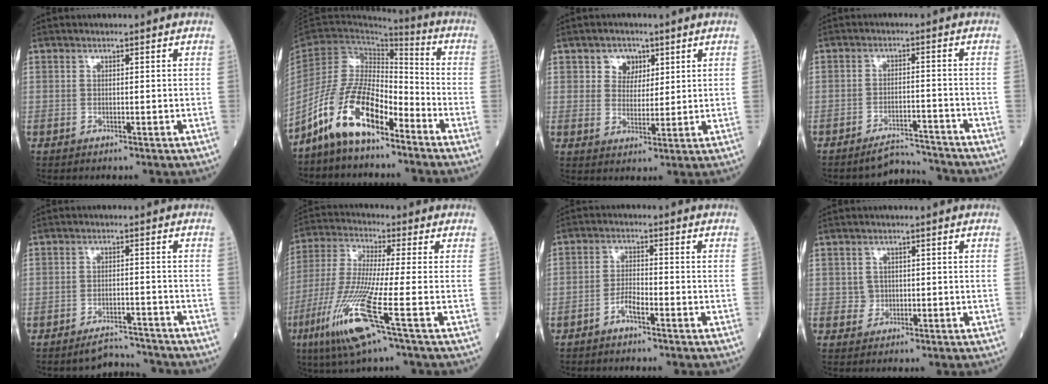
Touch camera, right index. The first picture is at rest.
{"total": 11.9, "force": [-8.0, 4.3, 7.7], "torque": [-0.167, 0.010, -0.157]}
{"total": 4.1, "force": [2.0, 3.3, 1.4], "torque": [-0.018, 0.007, 0.034]}
{"total": 5.1, "force": [-5.0, 0.3, -0.1], "torque": [0.008, 0.004, -0.080]}
{"total": 4.3, "force": [-4.3, 0.4, -0.2], "torque": [0.008, 0.001, -0.065]}
{"total": 13.6, "force": [-5.8, -0.4, 12.3], "torque": [-0.269, -0.031, -0.117]}
{"total": 2.9, "force": [-2.0, 0.7, 2.0], "torque": [-0.038, 0.006, -0.040]}
{"total": 1.8, "force": [0.0, 1.8, 0.2], "torque": [0.001, 0.004, 0.000]}